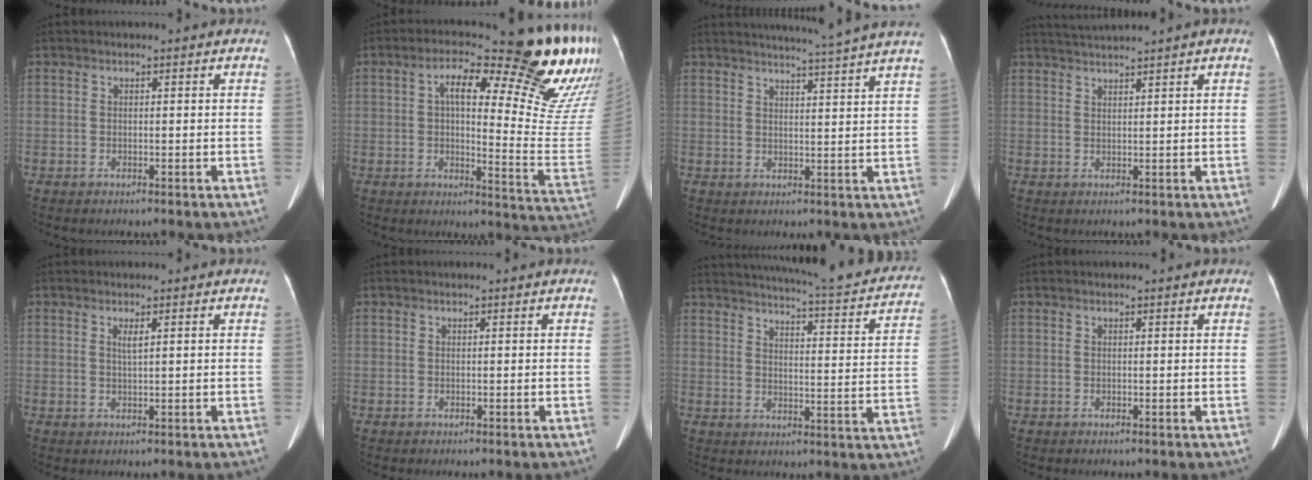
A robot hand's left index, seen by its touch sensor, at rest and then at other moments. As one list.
[{"total": 23.9, "force": [13.0, 4.2, 19.6], "torque": [-0.215, -0.002, 0.161]}, {"total": 11.5, "force": [10.3, -2.4, 4.4], "torque": [-0.067, -0.026, 0.123]}, {"total": 3.9, "force": [3.4, -1.4, 1.2], "torque": [-0.023, 0.012, 0.067]}, {"total": 1.4, "force": [0.8, 0.1, 1.2], "torque": [-0.023, 0.001, 0.015]}, {"total": 0.9, "force": [0.9, 0.0, 0.3], "torque": [-0.007, 0.008, 0.014]}, {"total": 25.4, "force": [22.8, 3.0, 11.0], "torque": [-0.155, -0.046, 0.267]}, {"total": 1.5, "force": [1.3, 0.0, 0.6], "torque": [-0.009, 0.009, 0.018]}]